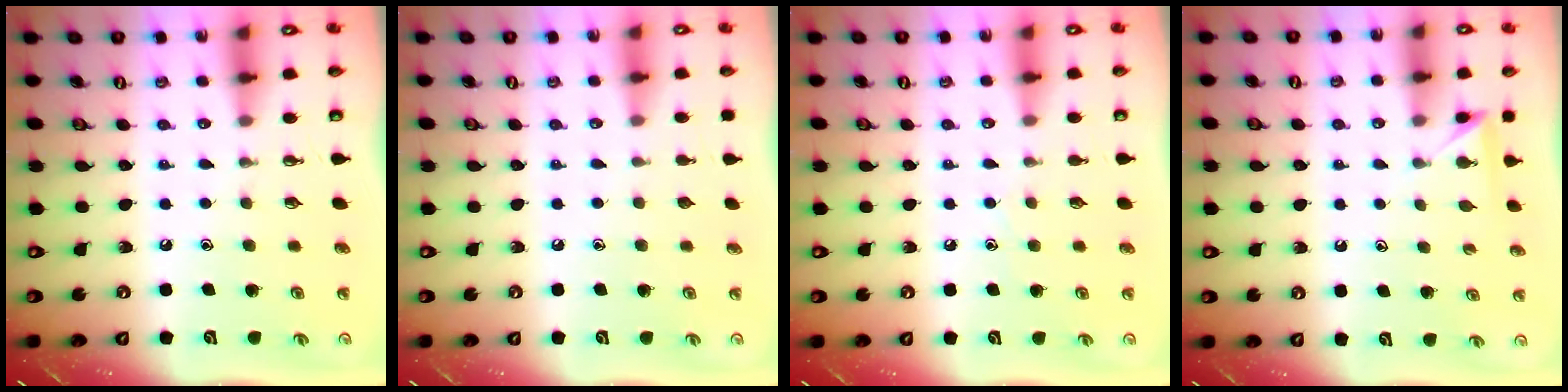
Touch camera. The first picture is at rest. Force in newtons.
{"total": 0.0}
{"total": 4.9, "press": 4.9, "slide": 0.6}
{"total": 2.3, "press": 2.3, "slide": 0.3}